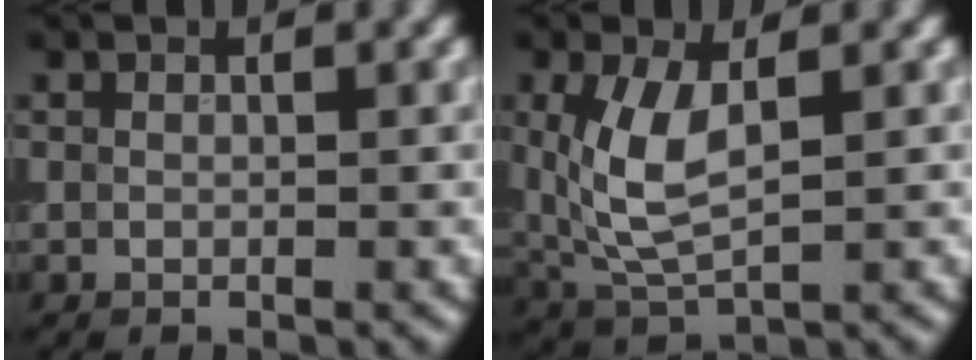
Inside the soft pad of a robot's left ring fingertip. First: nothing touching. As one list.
[{"total": 5.4, "force": [0.9, 2.5, 4.8], "torque": [-0.115, -0.002, 0.024]}]